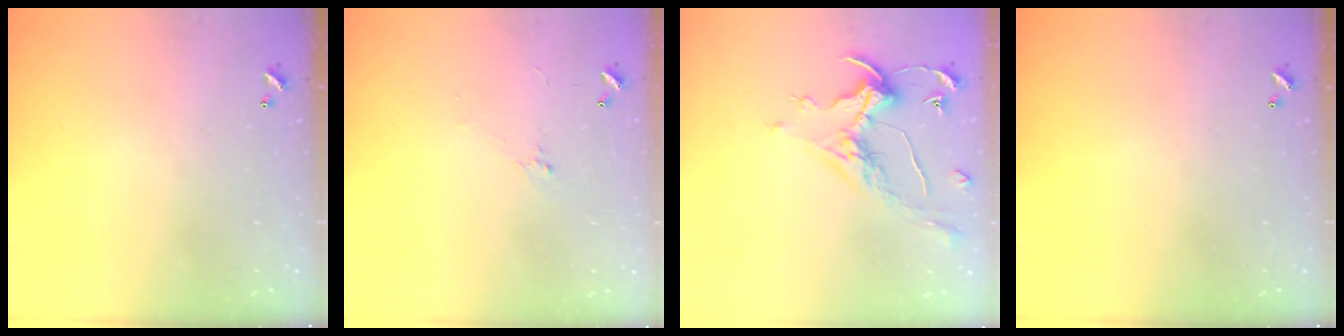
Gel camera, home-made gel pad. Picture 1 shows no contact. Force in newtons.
{"total": 0.6, "press": 0.3, "slide": 0.5}
{"total": 0.8, "press": 0.7, "slide": 0.5}
{"total": 0.0}